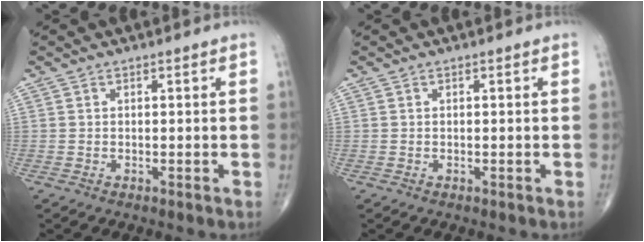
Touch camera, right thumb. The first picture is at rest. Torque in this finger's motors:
{"motor_torque": [-0.24, 0.22, -0.07, -0.01, 0.01]}